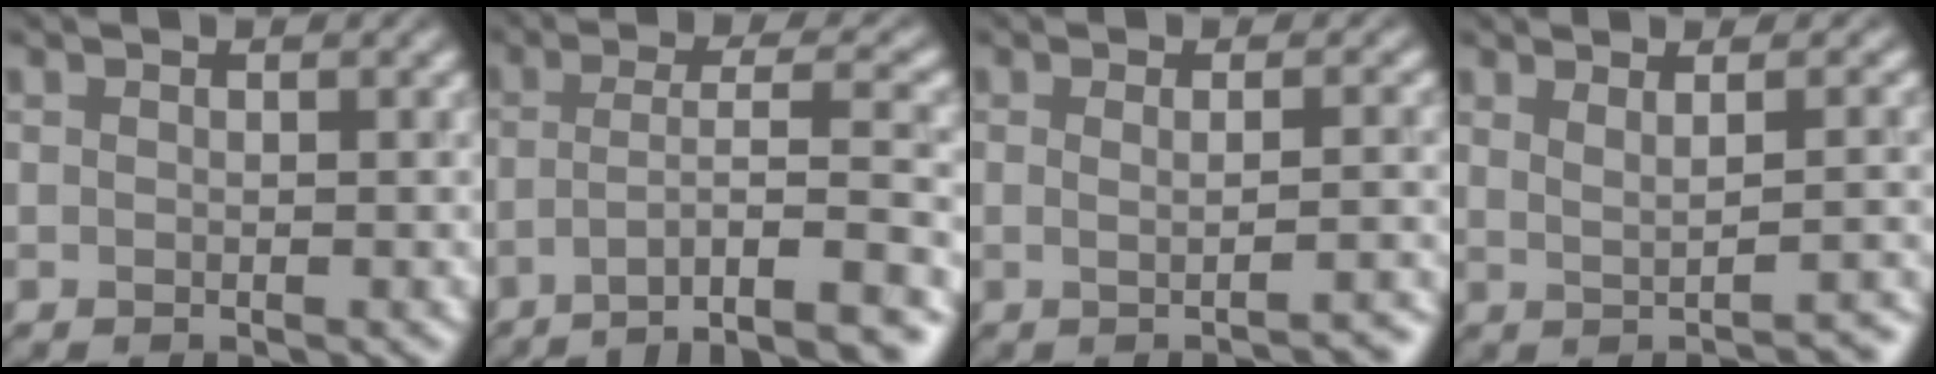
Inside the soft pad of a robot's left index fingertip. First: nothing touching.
{"total": 6.5, "force": [-3.2, 0.8, 5.6], "torque": [-0.087, 0.012, -0.039]}
{"total": 3.5, "force": [-1.1, 1.2, 3.1], "torque": [-0.005, 0.009, -0.008]}
{"total": 3.4, "force": [0.4, 1.5, 3.1], "torque": [-0.007, 0.022, 0.002]}